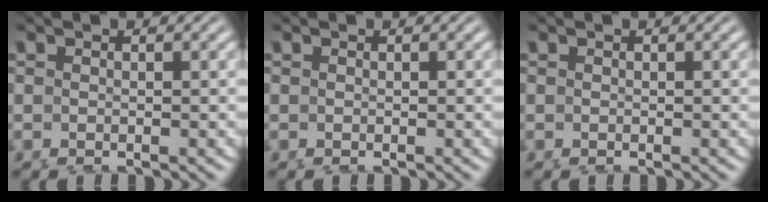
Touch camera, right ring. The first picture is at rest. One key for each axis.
{"total": 0.0}
{"total": 0.0}